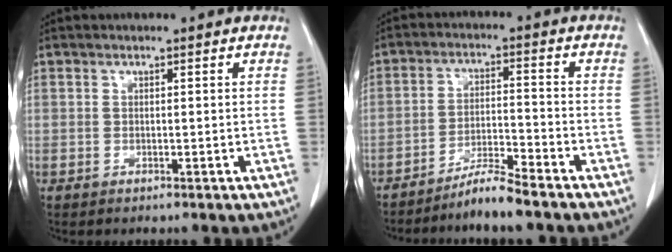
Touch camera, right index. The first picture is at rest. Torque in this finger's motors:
{"motor_torque": [0.58, -0.59, -0.03, 0.02]}